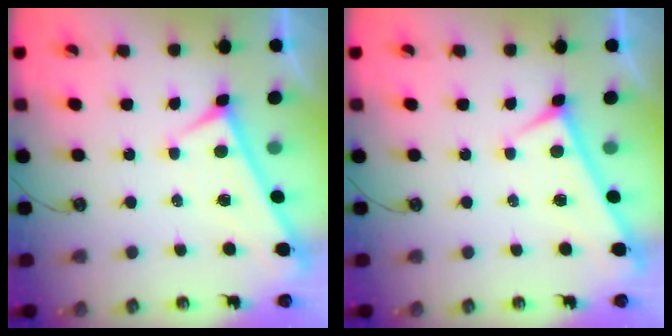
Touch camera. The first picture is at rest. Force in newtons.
{"total": 0.0}